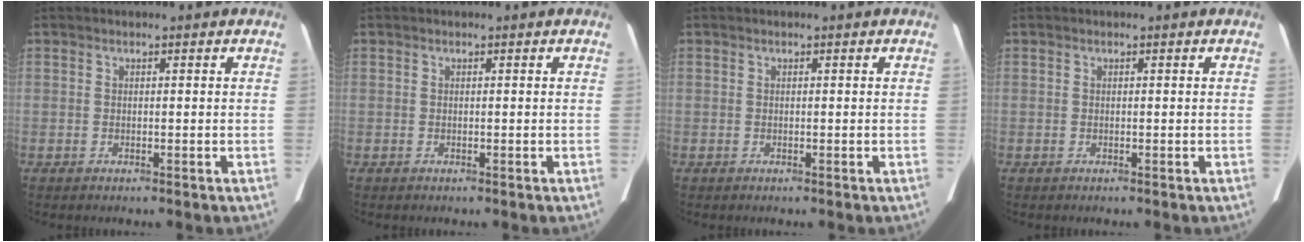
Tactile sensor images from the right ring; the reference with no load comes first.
{"total": 0.0}
{"total": 0.0}
{"total": 0.0}